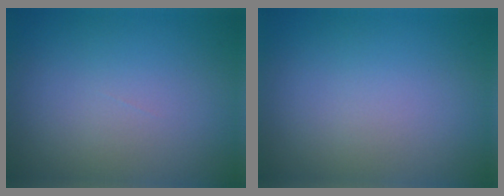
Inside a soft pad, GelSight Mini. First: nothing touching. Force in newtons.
{"total": 0.0}